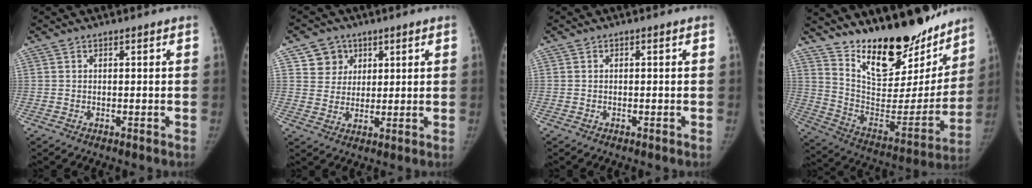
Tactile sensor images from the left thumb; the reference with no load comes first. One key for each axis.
{"total": 6.0, "fx": 2.7, "fy": 5.3, "fz": 0.3, "tx": 0.030, "ty": -0.013, "tz": 0.048}
{"total": 0.0}
{"total": 26.3, "fx": 20.5, "fy": 10.3, "fz": 12.9, "tx": -0.159, "ty": -0.120, "tz": 0.325}